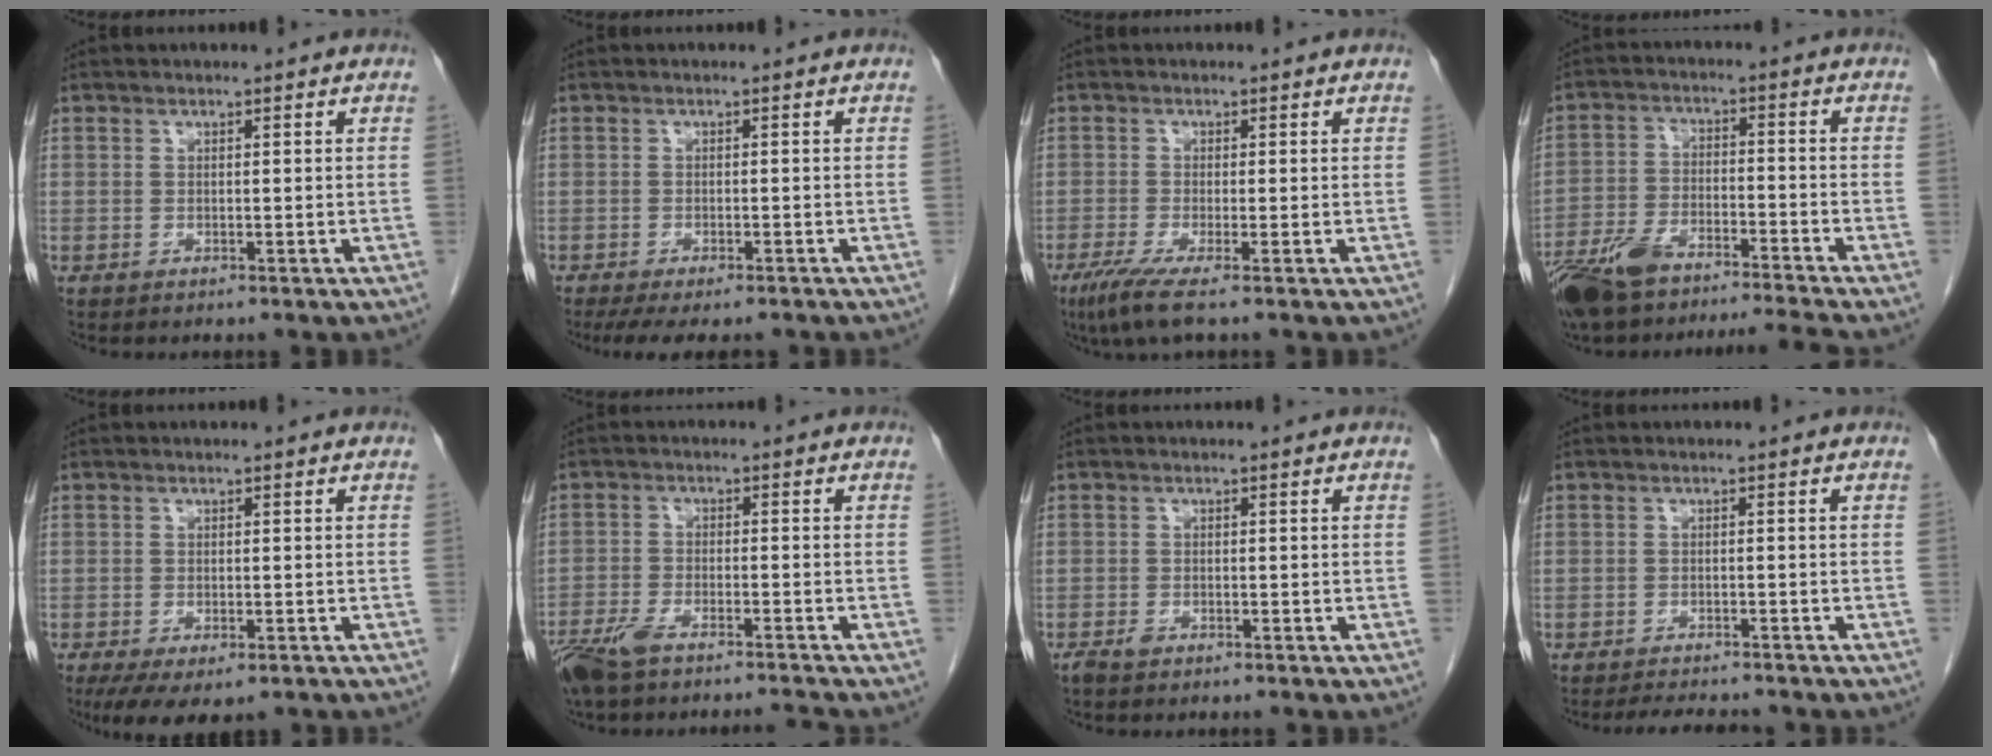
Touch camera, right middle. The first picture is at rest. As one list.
[{"total": 8.1, "force": [-6.6, 2.1, 4.1], "torque": [-0.054, -0.009, -0.095]}, {"total": 4.6, "force": [-2.8, 0.0, 3.6], "torque": [-0.072, -0.017, -0.056]}, {"total": 11.3, "force": [-9.8, 0.7, 5.7], "torque": [-0.117, -0.004, -0.176]}, {"total": 7.6, "force": [-5.0, 3.1, 4.8], "torque": [-0.074, -0.013, -0.075]}, {"total": 8.1, "force": [-7.1, 0.6, 3.9], "torque": [-0.076, -0.010, -0.127]}, {"total": 1.3, "force": [-1.1, 0.4, 0.6], "torque": [-0.016, -0.001, -0.019]}, {"total": 5.5, "force": [-5.1, 0.8, 1.8], "torque": [-0.026, -0.010, -0.076]}]